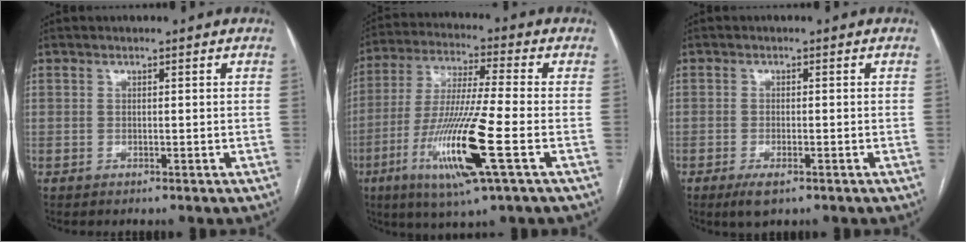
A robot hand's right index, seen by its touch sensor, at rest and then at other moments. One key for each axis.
{"total": 15.8, "fx": -5.4, "fy": 0.1, "fz": 14.8, "tx": -0.303, "ty": -0.024, "tz": -0.102}
{"total": 3.3, "fx": -2.0, "fy": 0.9, "fz": 2.5, "tx": -0.049, "ty": -0.004, "tz": -0.030}